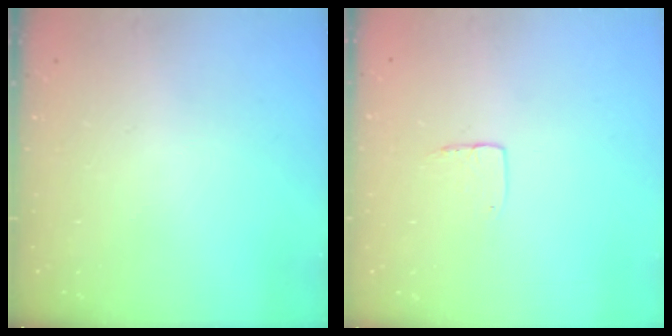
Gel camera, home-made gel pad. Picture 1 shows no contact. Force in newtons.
{"total": 4.5, "press": 4.5, "slide": 0.3}